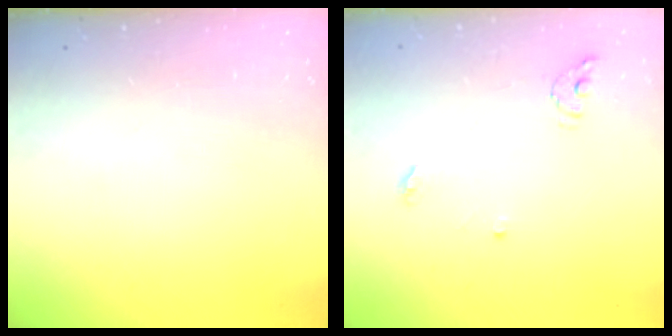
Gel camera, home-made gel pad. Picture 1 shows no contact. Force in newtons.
{"total": 4.8, "press": 4.8, "slide": 0.4}